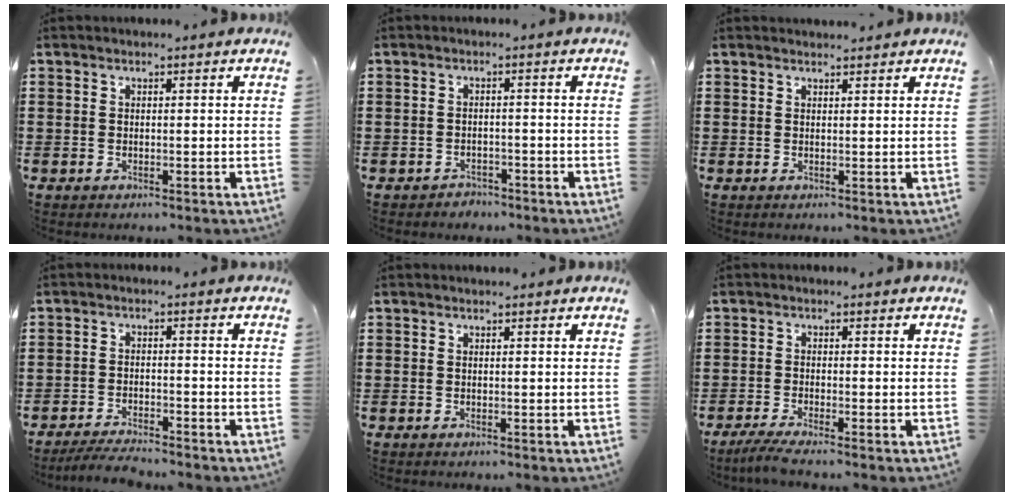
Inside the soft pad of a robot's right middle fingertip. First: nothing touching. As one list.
[{"total": 1.5, "force": [-1.5, 0.4, -0.1], "torque": [-0.005, 0.003, -0.034]}, {"total": 1.1, "force": [1.1, 0.1, 0.0], "torque": [0.004, -0.006, 0.020]}, {"total": 3.5, "force": [-3.3, 0.2, 1.2], "torque": [-0.026, -0.003, -0.068]}, {"total": 0.0}, {"total": 2.3, "force": [-1.8, -0.1, 1.5], "torque": [-0.038, -0.006, -0.038]}]